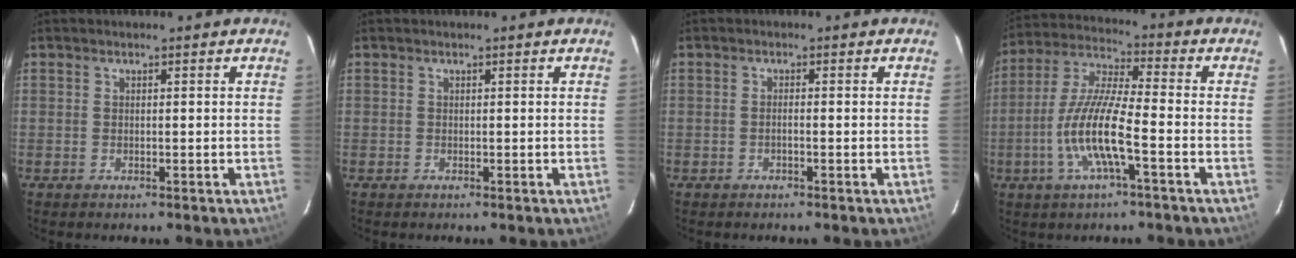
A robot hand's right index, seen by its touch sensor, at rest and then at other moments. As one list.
[{"total": 0.0}, {"total": 0.8, "force": [-0.5, 0.0, 0.7], "torque": [-0.014, 0.004, -0.010]}, {"total": 12.0, "force": [-4.0, 1.6, 11.2], "torque": [-0.236, -0.001, -0.081]}]